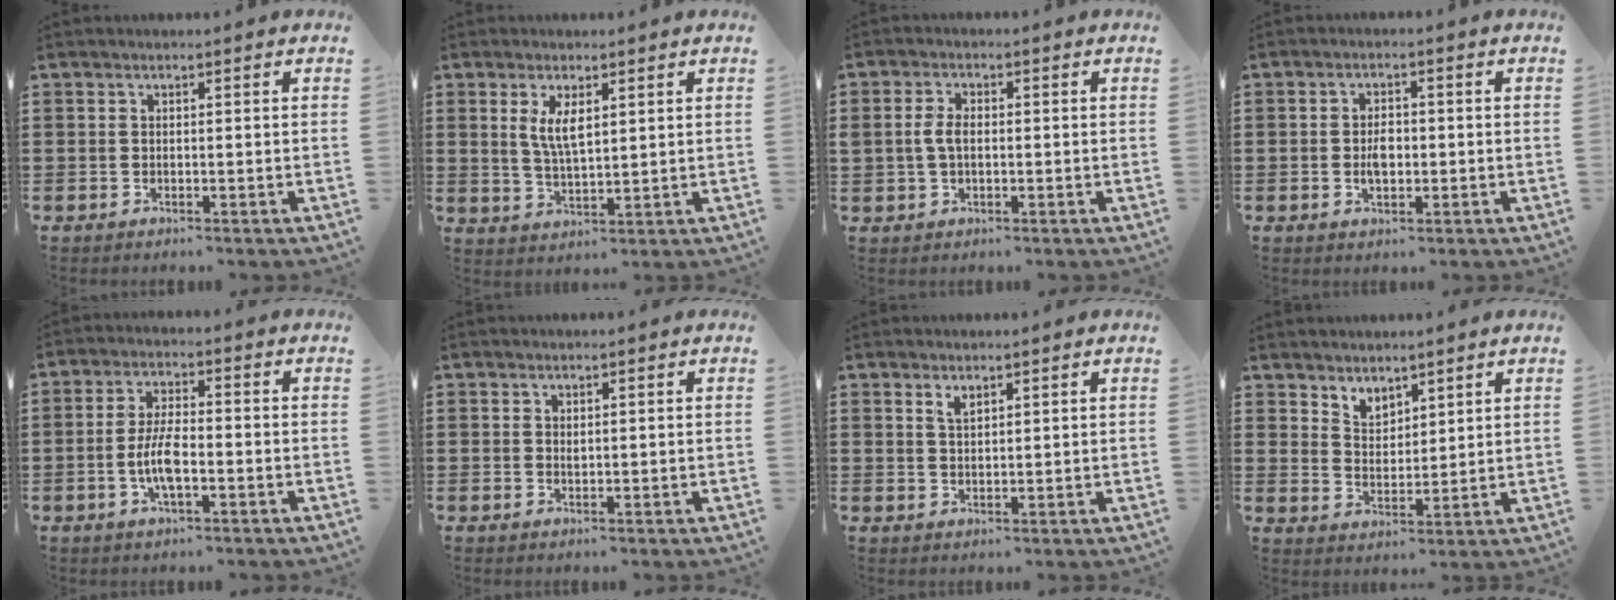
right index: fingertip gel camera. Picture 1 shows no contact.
{"total": 4.5, "force": [1.6, 1.6, 3.9], "torque": [-0.080, 0.004, 0.027]}
{"total": 3.4, "force": [0.1, 2.0, 2.7], "torque": [-0.070, 0.001, -0.004]}
{"total": 3.0, "force": [-0.3, 1.7, 2.4], "torque": [-0.037, 0.001, -0.008]}
{"total": 5.8, "force": [-1.6, 1.8, 5.3], "torque": [-0.120, -0.003, -0.036]}
{"total": 0.7, "force": [0.4, 0.5, 0.4], "torque": [-0.009, 0.001, 0.008]}
{"total": 1.8, "force": [1.4, 0.7, 0.9], "torque": [-0.020, 0.003, 0.025]}
{"total": 3.9, "force": [3.5, 1.8, -0.2], "torque": [-0.012, -0.005, 0.066]}